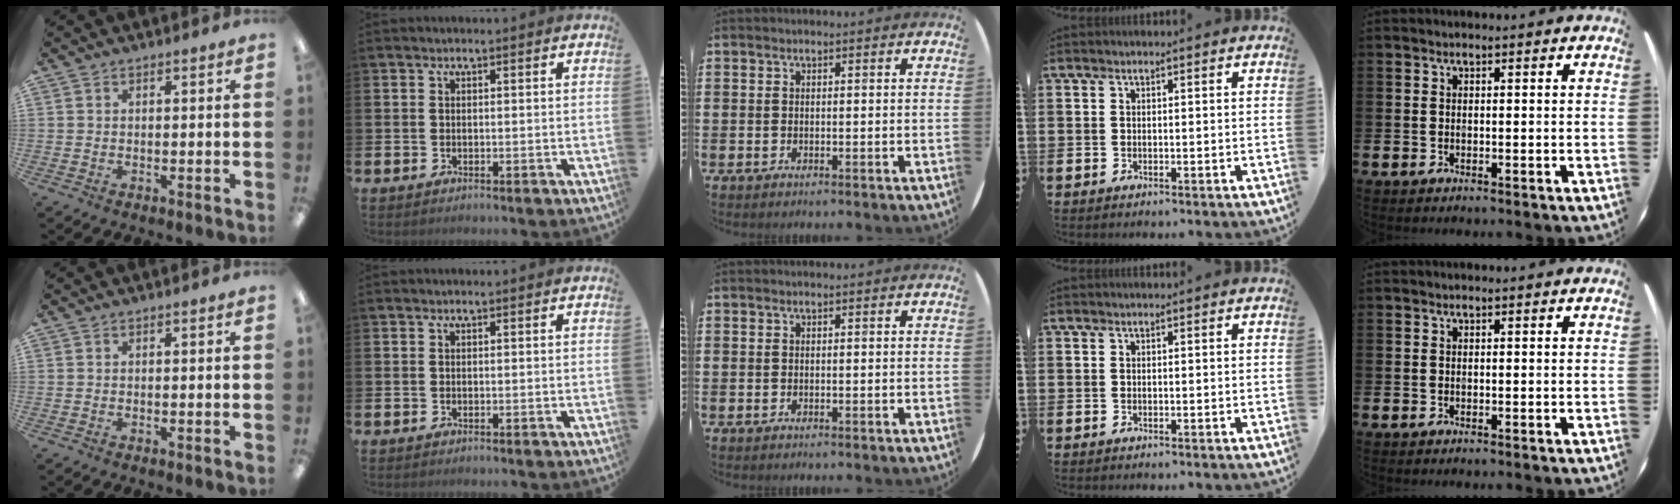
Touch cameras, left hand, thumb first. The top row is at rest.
{}